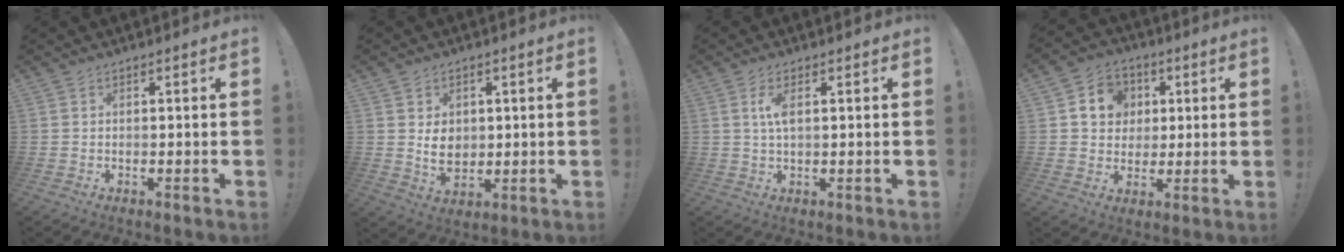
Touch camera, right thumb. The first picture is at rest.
{"total": 6.7, "force": [1.1, 5.5, 3.6], "torque": [-0.047, -0.008, 0.020]}
{"total": 4.0, "force": [0.9, 1.3, 3.6], "torque": [-0.074, -0.001, 0.010]}
{"total": 9.9, "force": [2.5, 9.0, 3.5], "torque": [-0.051, -0.002, 0.053]}